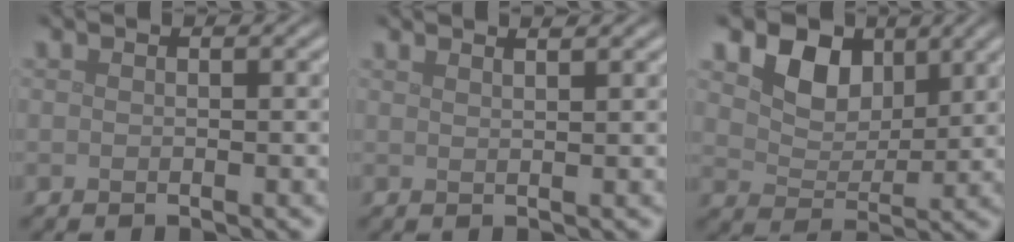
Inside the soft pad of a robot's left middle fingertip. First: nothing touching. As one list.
[{"total": 2.7, "force": [2.0, 1.1, 1.5], "torque": [0.005, 0.011, -0.003]}, {"total": 5.2, "force": [2.7, 3.4, 2.8], "torque": [-0.059, -0.007, 0.041]}]